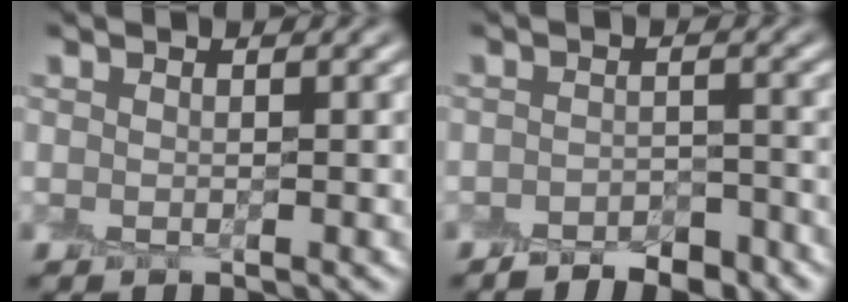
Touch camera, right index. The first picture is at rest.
{"total": 3.5, "force": [-3.0, 1.3, 1.3], "torque": [-0.010, 0.003, -0.046]}